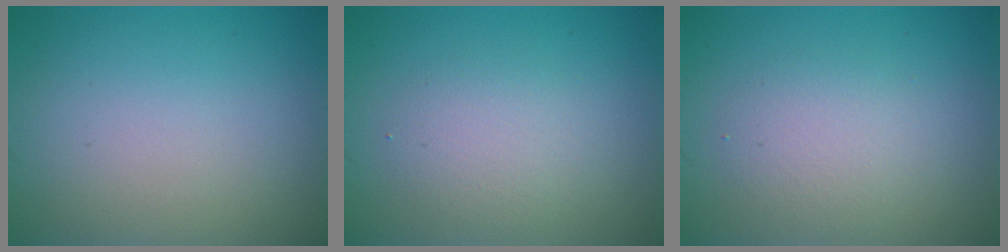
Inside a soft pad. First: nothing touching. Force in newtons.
{"total": 2.4, "press": 2.4, "slide": 0.3}
{"total": 2.6, "press": 2.6, "slide": 0.2}